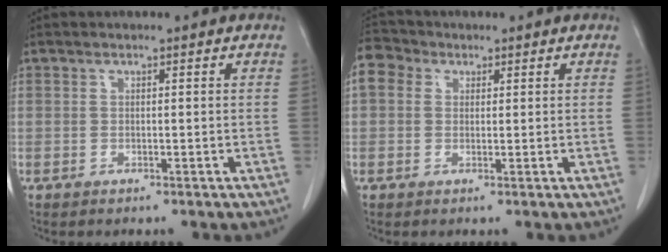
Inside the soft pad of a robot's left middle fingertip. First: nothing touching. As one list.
[{"total": 4.7, "force": [1.8, 3.8, 2.0], "torque": [-0.046, 0.024, 0.034]}]